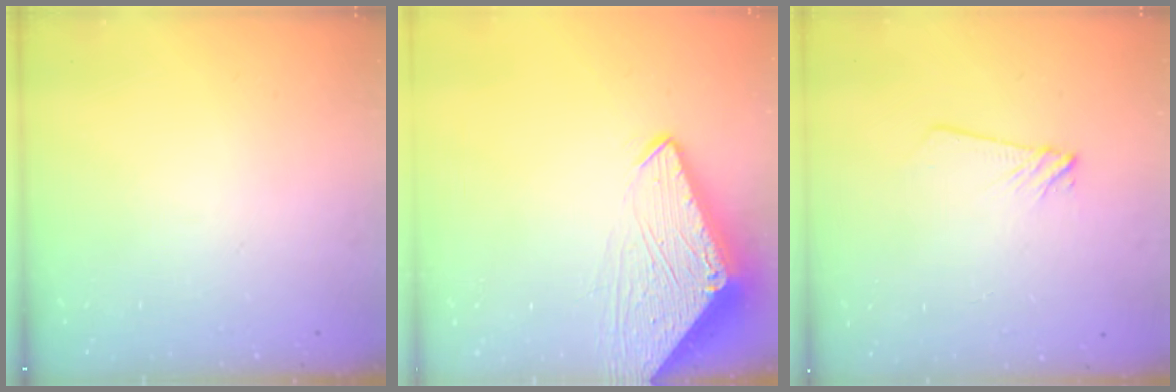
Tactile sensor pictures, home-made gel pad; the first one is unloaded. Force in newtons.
{"total": 7.1, "press": 7.0, "slide": 0.7}
{"total": 3.8, "press": 3.7, "slide": 0.6}